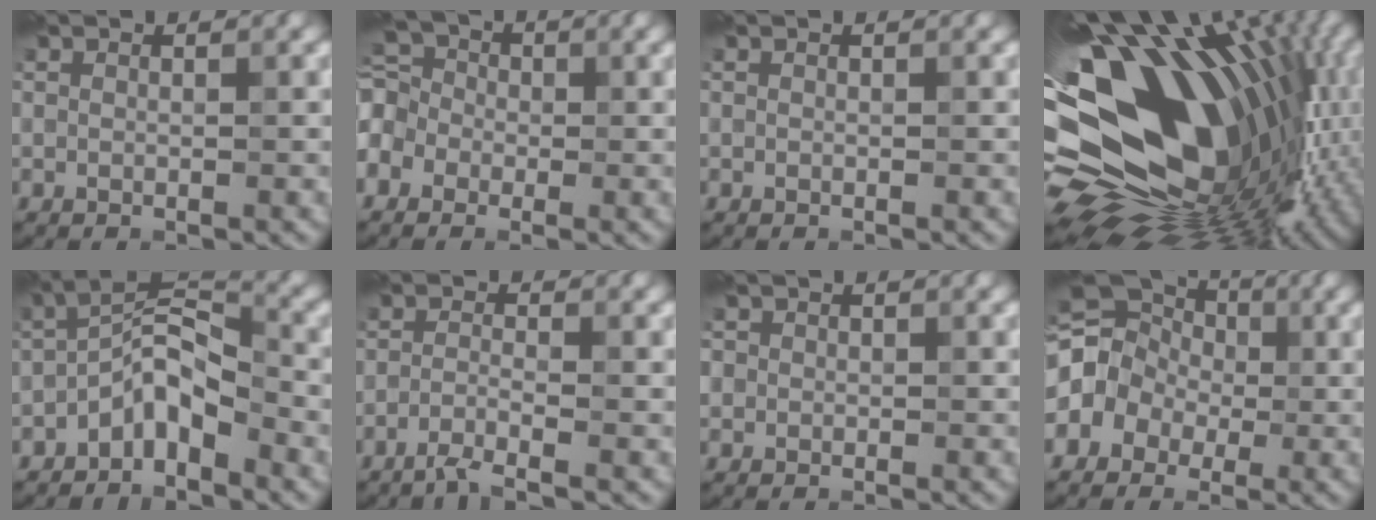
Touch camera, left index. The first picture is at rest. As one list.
[{"total": 6.3, "force": [-1.2, 5.1, 3.5], "torque": [-0.080, 0.030, -0.044]}, {"total": 0.0}, {"total": 17.9, "force": [-0.3, 11.5, 13.7], "torque": [-0.246, -0.006, 0.005]}, {"total": 4.8, "force": [-2.8, 1.8, 3.5], "torque": [-0.061, 0.026, -0.060]}, {"total": 2.1, "force": [-1.5, 0.0, 1.5], "torque": [-0.035, 0.002, -0.038]}, {"total": 1.7, "force": [0.5, 1.5, 0.5], "torque": [0.005, 0.010, -0.013]}, {"total": 10.2, "force": [-0.9, 8.8, 5.2], "torque": [-0.093, 0.032, -0.065]}]